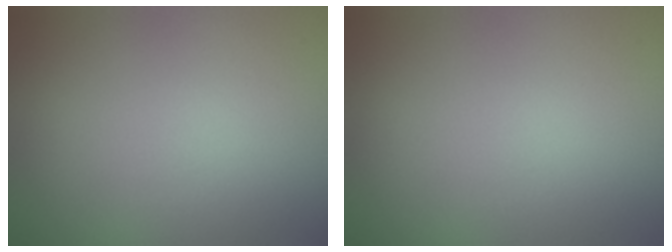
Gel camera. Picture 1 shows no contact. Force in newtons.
{"total": 0.0}